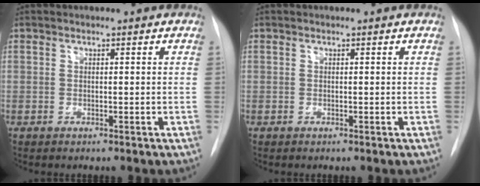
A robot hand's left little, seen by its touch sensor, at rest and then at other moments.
{"total": 0.0}